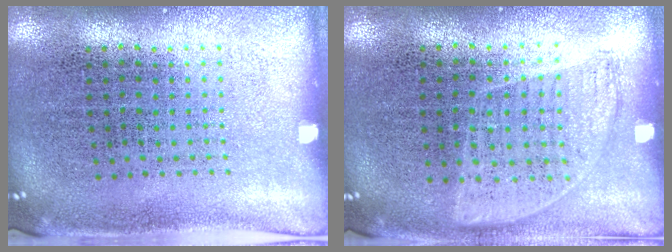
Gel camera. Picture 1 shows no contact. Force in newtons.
{"total": 0.9, "press": 0.8, "slide": 0.5}